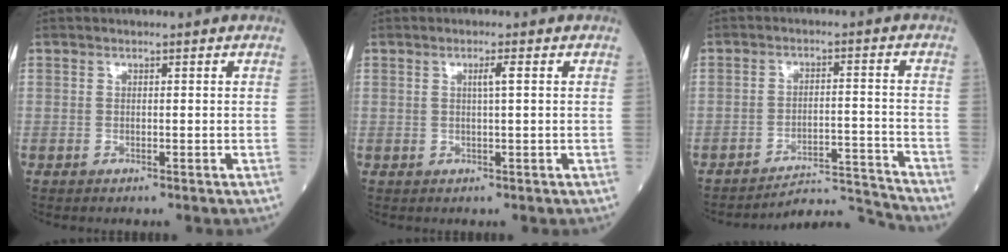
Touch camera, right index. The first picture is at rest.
{"total": 1.8, "force": [0.4, -0.3, 1.7], "torque": [-0.031, 0.000, 0.006]}
{"total": 8.1, "force": [-7.6, -2.7, -1.2], "torque": [0.026, 0.021, -0.125]}